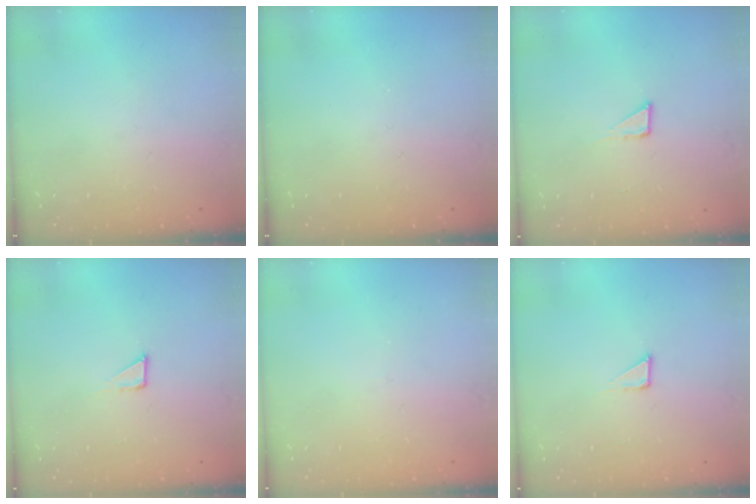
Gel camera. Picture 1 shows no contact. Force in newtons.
{"total": 0.0}
{"total": 2.7, "press": 2.7, "slide": 0.2}
{"total": 2.1, "press": 2.1, "slide": 0.1}
{"total": 2.7, "press": 2.7, "slide": 0.3}
{"total": 2.1, "press": 2.1, "slide": 0.1}